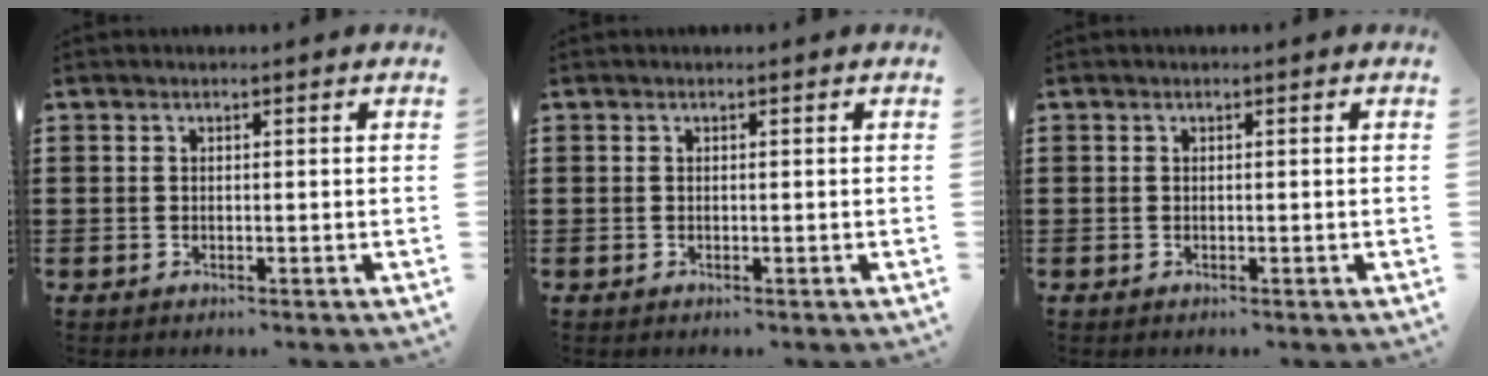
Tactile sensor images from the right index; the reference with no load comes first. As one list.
[{"total": 0.0}, {"total": 0.0}]